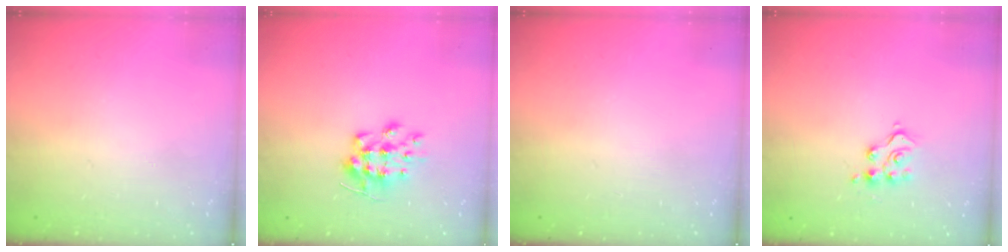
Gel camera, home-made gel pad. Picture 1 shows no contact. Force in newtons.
{"total": 8.9, "press": 8.9, "slide": 0.6}
{"total": 0.0}
{"total": 8.1, "press": 8.0, "slide": 0.5}